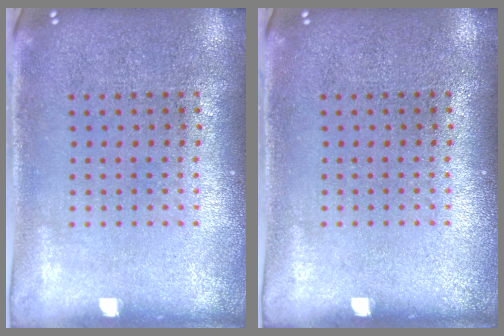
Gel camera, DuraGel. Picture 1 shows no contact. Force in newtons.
{"total": 0.0}